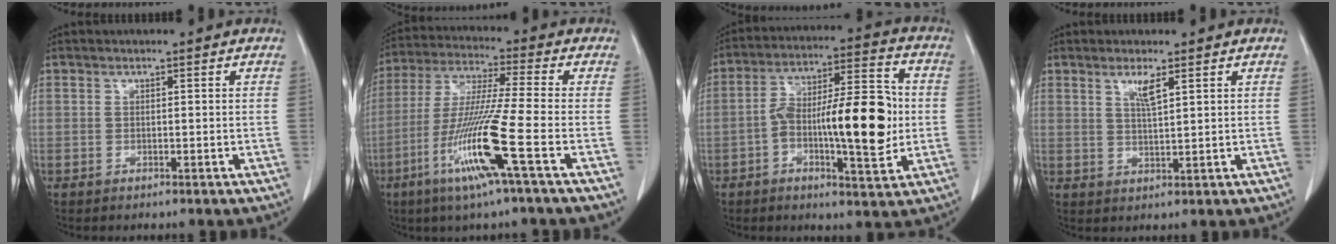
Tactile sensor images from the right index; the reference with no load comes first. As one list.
[{"total": 13.7, "force": [-5.6, -1.6, 12.5], "torque": [-0.253, -0.023, -0.110]}, {"total": 15.8, "force": [-1.8, 4.2, 15.2], "torque": [-0.244, 0.023, -0.023]}, {"total": 3.0, "force": [1.7, 0.1, 2.5], "torque": [-0.051, -0.003, 0.034]}]